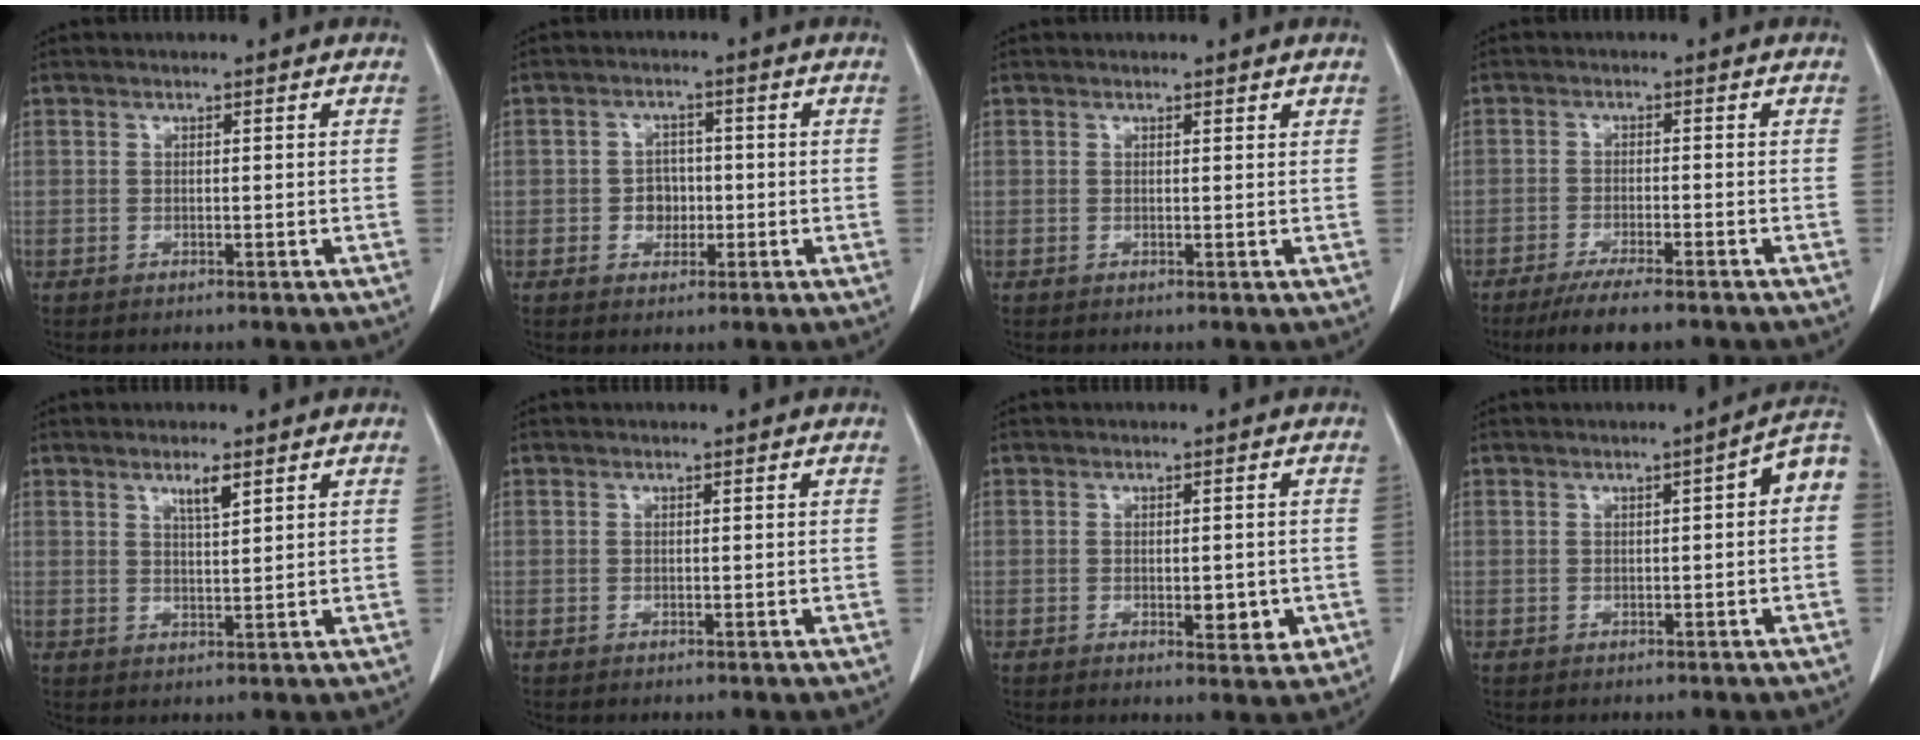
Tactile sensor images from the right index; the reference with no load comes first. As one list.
[{"total": 3.4, "force": [-0.7, 3.0, 1.5], "torque": [-0.018, 0.009, -0.008]}, {"total": 0.7, "force": [0.7, 0.1, 0.2], "torque": [-0.005, -0.001, 0.007]}, {"total": 7.6, "force": [-6.1, 0.7, 4.5], "torque": [-0.068, -0.016, -0.096]}, {"total": 2.9, "force": [1.8, 0.3, 2.2], "torque": [-0.041, -0.003, 0.033]}, {"total": 0.0}, {"total": 3.9, "force": [-0.9, 1.6, 3.5], "torque": [-0.044, -0.004, -0.007]}, {"total": 4.2, "force": [0.3, 0.7, 4.1], "torque": [-0.047, 0.013, -0.001]}]